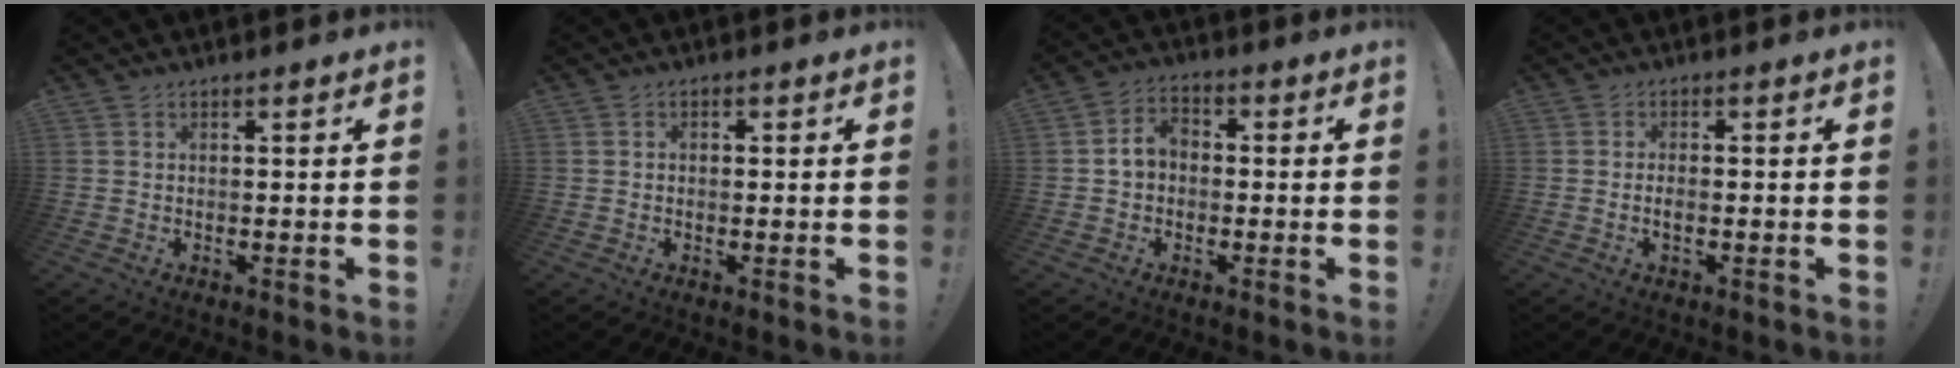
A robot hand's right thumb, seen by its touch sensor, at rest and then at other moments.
{"total": 0.9, "force": [-0.4, 0.7, 0.4], "torque": [-0.009, 0.004, -0.007]}
{"total": 5.7, "force": [-0.5, 4.4, 3.5], "torque": [-0.060, 0.018, -0.006]}
{"total": 2.2, "force": [-0.8, 0.8, 1.9], "torque": [-0.034, 0.005, -0.014]}